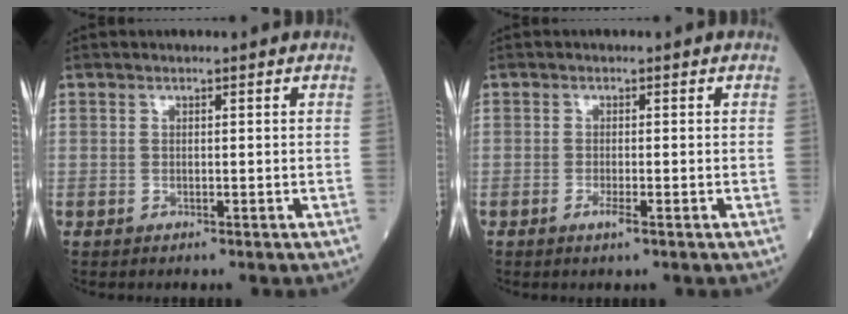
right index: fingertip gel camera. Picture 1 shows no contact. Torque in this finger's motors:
{"motor_torque": [0.37, -0.10, 0.17, 0.04]}